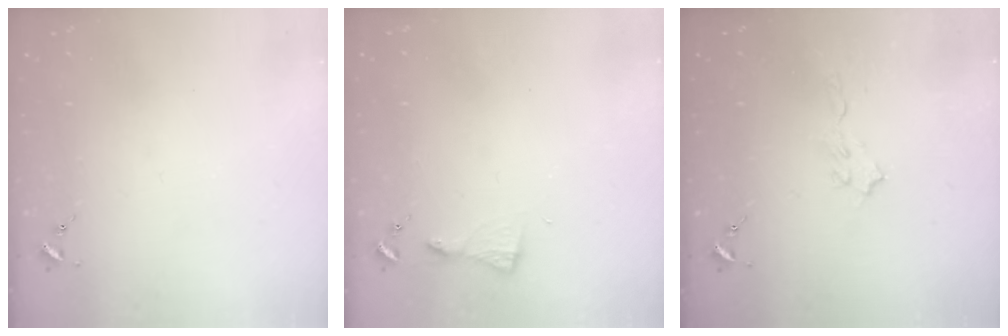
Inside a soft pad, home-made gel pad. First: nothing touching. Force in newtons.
{"total": 3.9, "press": 3.9, "slide": 0.4}
{"total": 5.8, "press": 5.7, "slide": 0.6}